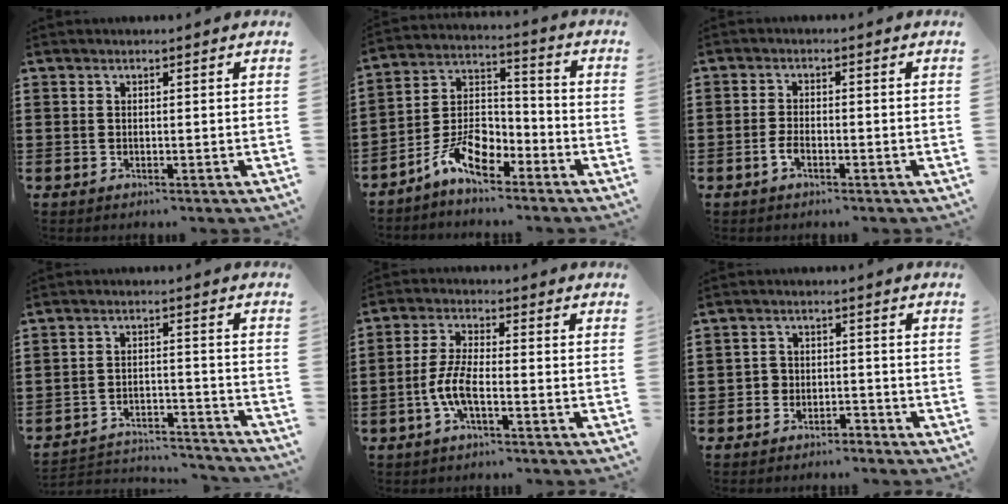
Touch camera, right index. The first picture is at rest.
{"total": 9.1, "force": [-5.9, 4.6, 5.3], "torque": [-0.117, 0.011, -0.115]}
{"total": 2.1, "force": [-1.1, 0.9, 1.5], "torque": [-0.037, -0.001, -0.022]}
{"total": 3.8, "force": [-3.7, 0.4, 1.0], "torque": [-0.021, 0.002, -0.077]}
{"total": 5.9, "force": [-2.2, 1.7, 5.2], "torque": [-0.129, -0.011, -0.049]}
{"total": 2.7, "force": [-2.3, 1.4, 0.0], "torque": [-0.009, 0.002, -0.050]}